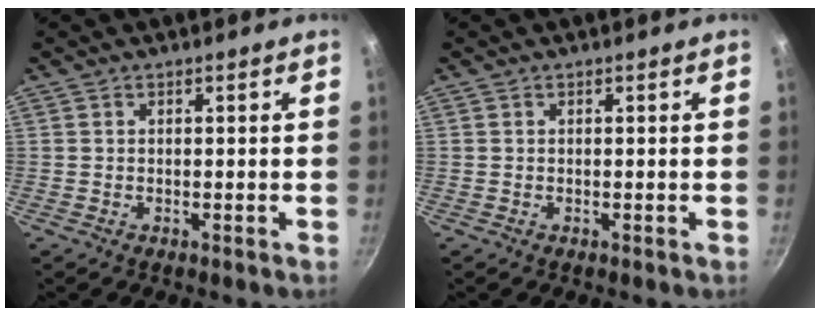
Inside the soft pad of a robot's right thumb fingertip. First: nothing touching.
{"total": 0.0}